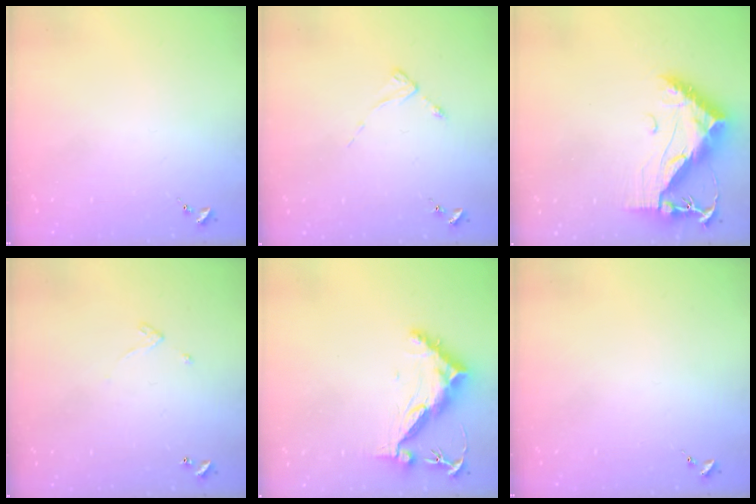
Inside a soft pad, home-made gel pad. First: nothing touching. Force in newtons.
{"total": 2.5, "press": 2.5, "slide": 0.3}
{"total": 13.2, "press": 13.2, "slide": 1.2}
{"total": 3.2, "press": 3.2, "slide": 0.4}
{"total": 10.4, "press": 10.3, "slide": 0.9}
{"total": 0.0}